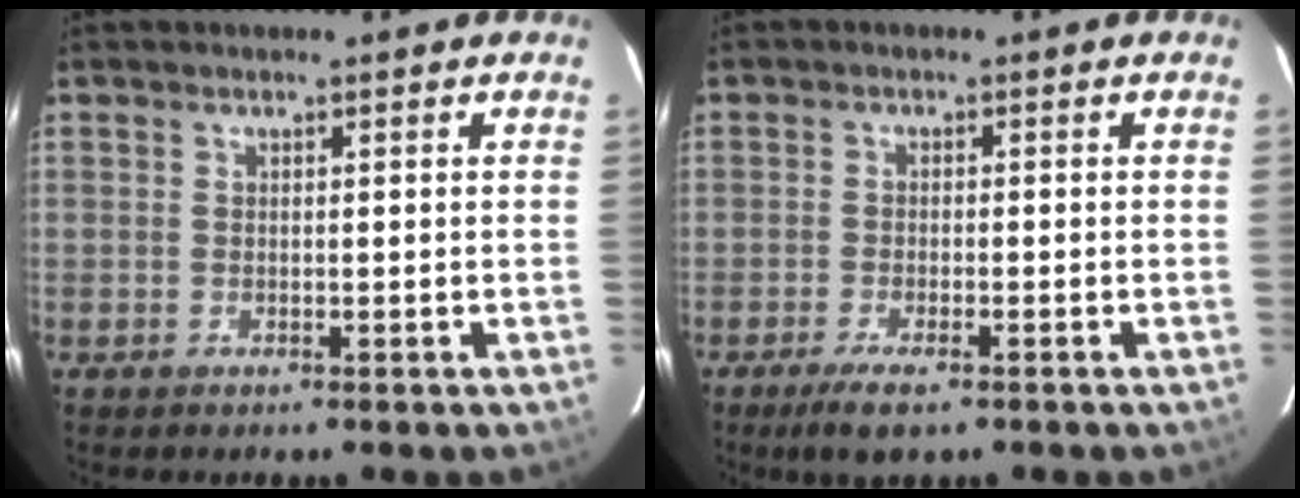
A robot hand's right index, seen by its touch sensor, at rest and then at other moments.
{"total": 4.9, "force": [-3.4, 1.2, 3.3], "torque": [-0.079, -0.016, -0.062]}